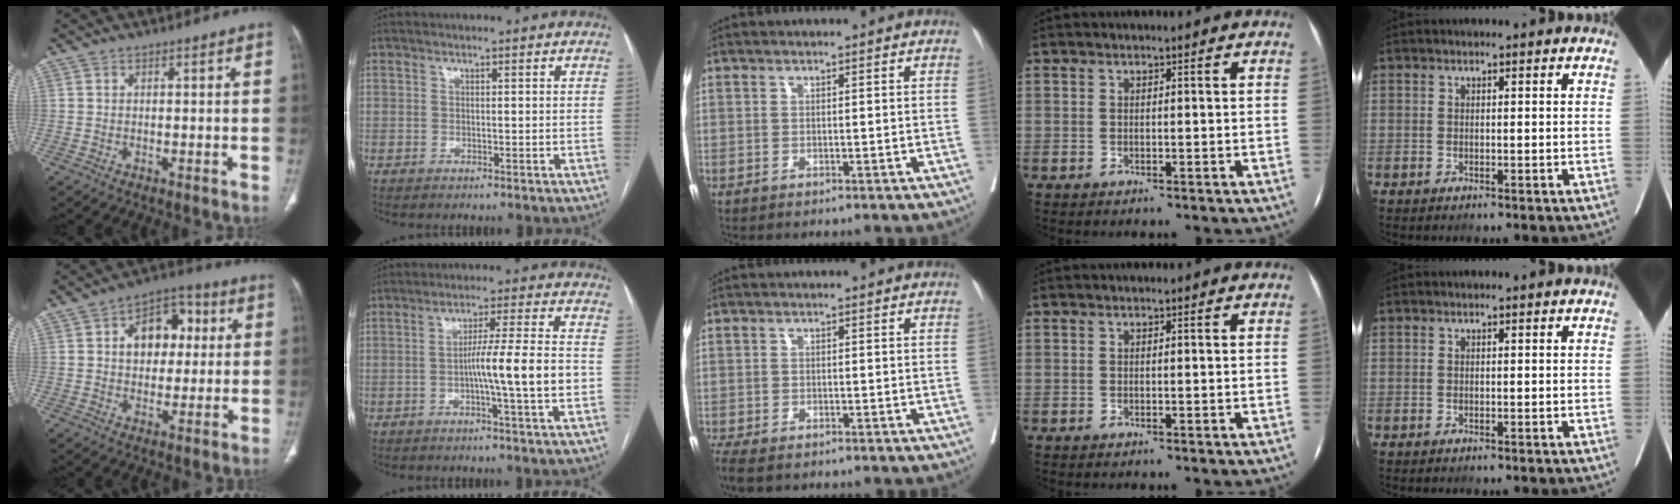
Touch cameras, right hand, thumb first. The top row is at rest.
{"thumb": {"total": 11.6, "force": [2.1, 8.2, 7.9], "torque": [-0.079, 0.020, 0.027]}, "index": {"total": 9.1, "force": [-1.9, -0.8, 8.8], "torque": [-0.144, 0.005, -0.031]}, "middle": {"total": 5.3, "force": [-3.9, 2.2, 2.9], "torque": [-0.058, -0.015, -0.065]}}